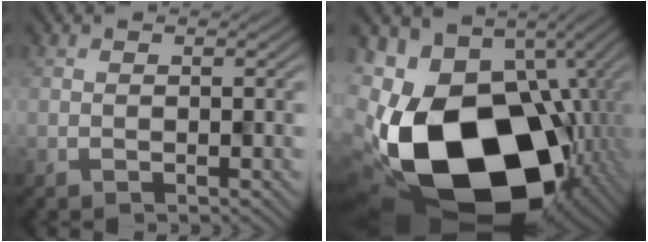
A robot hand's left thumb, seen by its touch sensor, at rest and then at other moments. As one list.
[{"total": 22.1, "force": [-6.8, 14.3, 15.4], "torque": [-0.321, -0.061, -0.086]}]